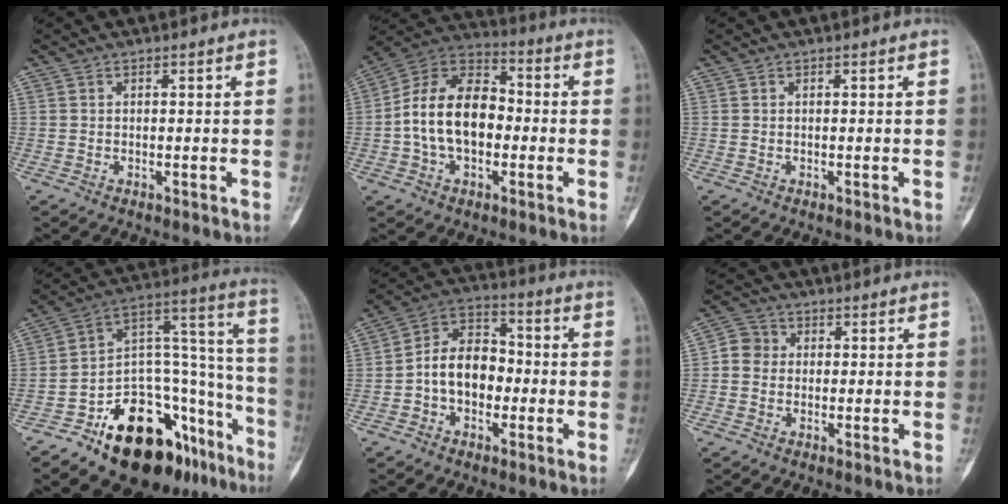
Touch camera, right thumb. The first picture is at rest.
{"total": 16.1, "force": [-1.5, 10.6, 12.0], "torque": [-0.196, 0.038, -0.032]}
{"total": 0.0}
{"total": 27.8, "force": [-15.3, 14.3, 18.2], "torque": [-0.177, 0.126, -0.229]}
{"total": 11.3, "force": [-1.8, 8.1, 7.7], "torque": [-0.101, 0.039, -0.044]}
{"total": 4.6, "force": [0.1, 4.3, 1.6], "torque": [-0.011, 0.009, -0.008]}